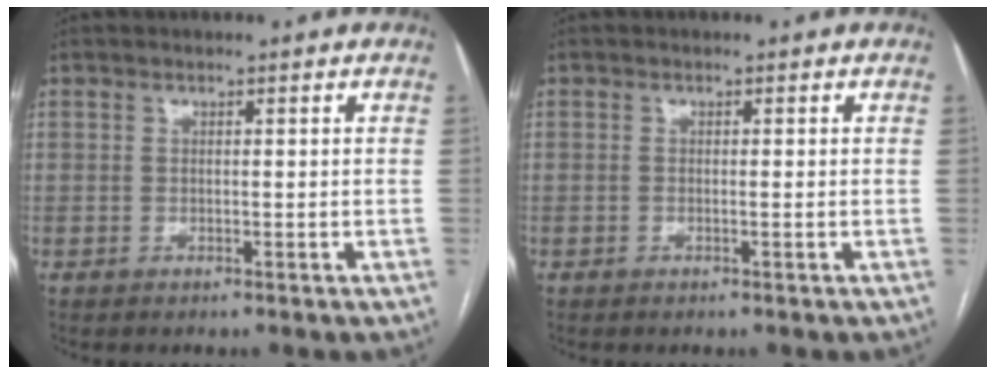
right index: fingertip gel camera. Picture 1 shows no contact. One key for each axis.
{"total": 0.0}